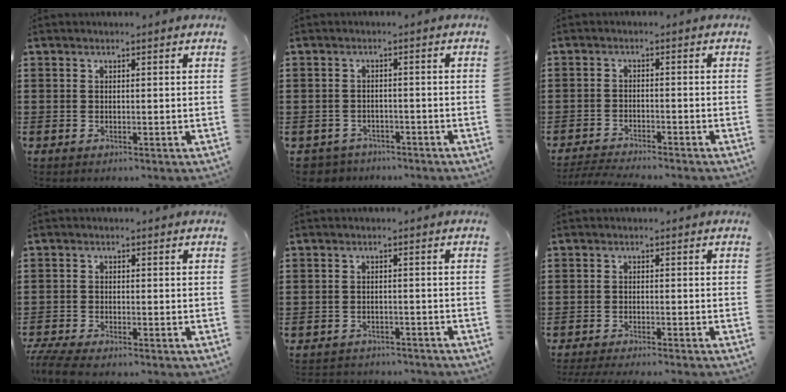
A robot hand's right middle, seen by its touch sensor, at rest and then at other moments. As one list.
[{"total": 2.4, "force": [-2.3, 0.6, -0.2], "torque": [-0.006, -0.003, -0.052]}, {"total": 3.0, "force": [-2.9, 0.0, 0.7], "torque": [-0.020, -0.004, -0.062]}, {"total": 3.0, "force": [-2.8, 0.0, 1.2], "torque": [-0.042, -0.012, -0.061]}, {"total": 2.0, "force": [-2.0, 0.3, -0.1], "torque": [-0.007, -0.001, -0.044]}, {"total": 1.9, "force": [-1.8, -0.2, 0.6], "torque": [-0.008, 0.000, -0.035]}]